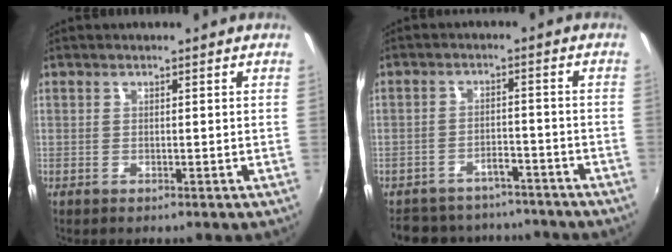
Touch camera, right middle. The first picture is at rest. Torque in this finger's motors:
{"motor_torque": [0.10, -0.20, 0.06, 0.02]}